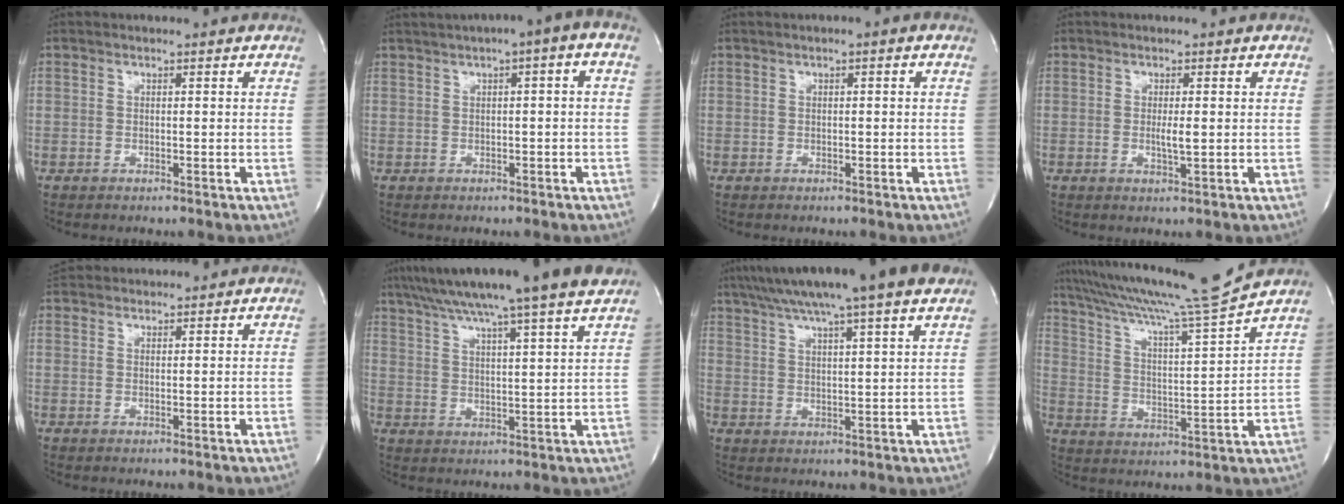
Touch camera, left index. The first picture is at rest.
{"total": 5.3, "force": [1.7, 0.7, 5.0], "torque": [-0.075, 0.024, 0.022]}
{"total": 0.7, "force": [0.1, 0.1, 0.6], "torque": [-0.010, 0.002, 0.000]}
{"total": 1.9, "force": [0.0, 0.1, 1.9], "torque": [-0.036, -0.005, -0.001]}
{"total": 6.2, "force": [6.1, 1.0, 1.1], "torque": [-0.024, 0.038, 0.099]}
{"total": 17.6, "force": [14.6, -1.5, 9.6], "torque": [-0.167, 0.011, 0.211]}
{"total": 15.8, "force": [12.6, -0.3, 9.6], "torque": [-0.167, 0.032, 0.179]}
{"total": 15.8, "force": [14.5, -3.2, 5.5], "torque": [-0.102, -0.041, 0.233]}